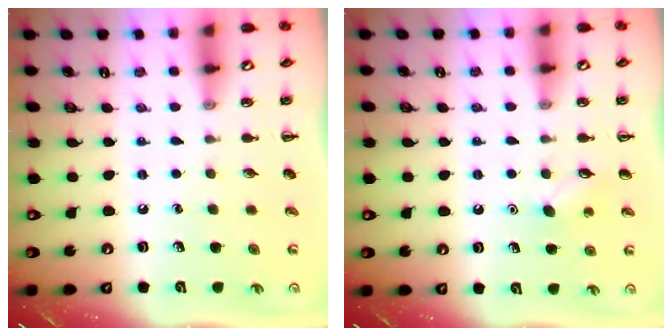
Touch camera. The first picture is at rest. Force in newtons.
{"total": 5.3, "press": 5.1, "slide": 1.4}